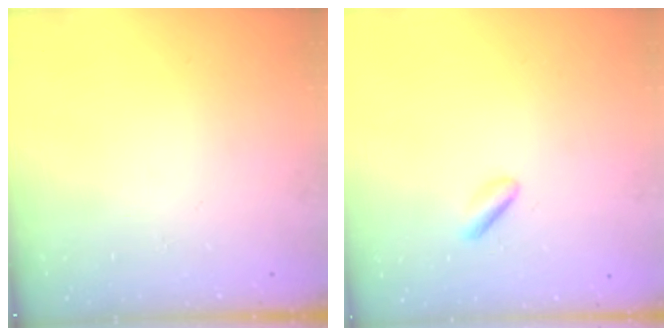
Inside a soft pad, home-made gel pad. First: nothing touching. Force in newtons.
{"total": 1.6, "press": 1.3, "slide": 0.9}